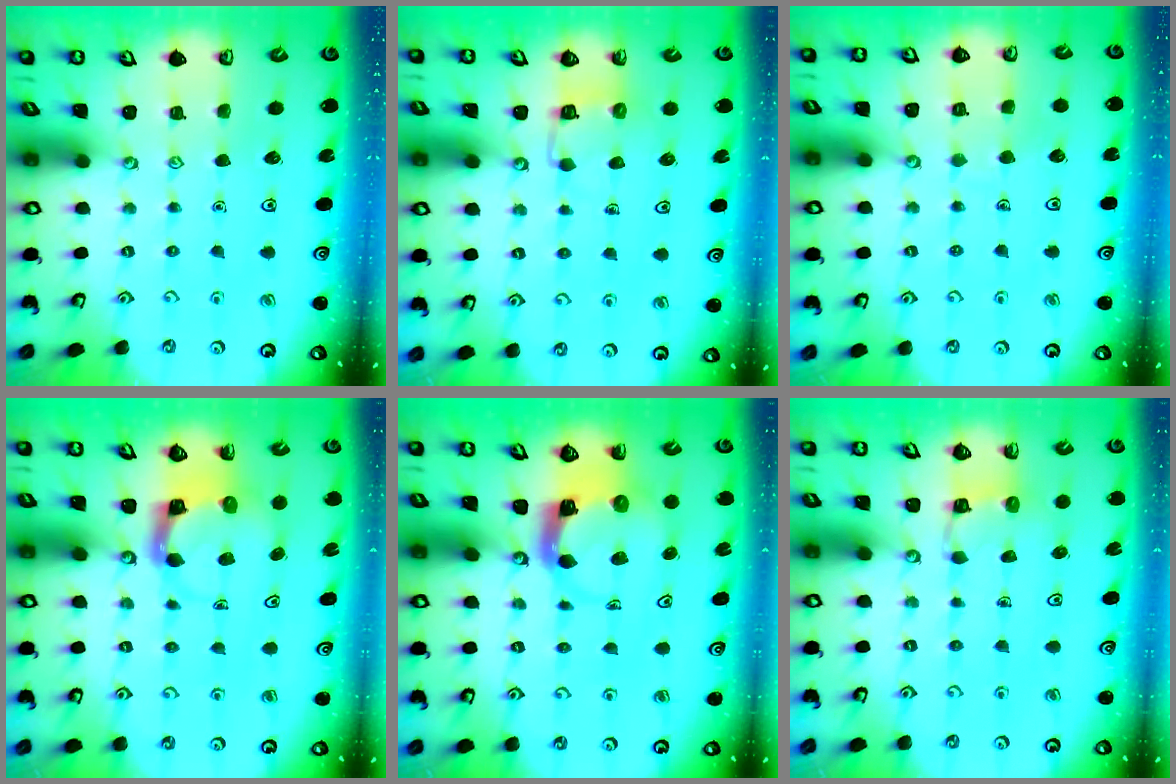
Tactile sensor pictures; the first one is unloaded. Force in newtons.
{"total": 5.5, "press": 5.5, "slide": 0.6}
{"total": 3.9, "press": 3.9, "slide": 0.4}
{"total": 3.8, "press": 3.8, "slide": 0.4}
{"total": 4.0, "press": 4.0, "slide": 0.5}
{"total": 2.9, "press": 2.9, "slide": 0.3}